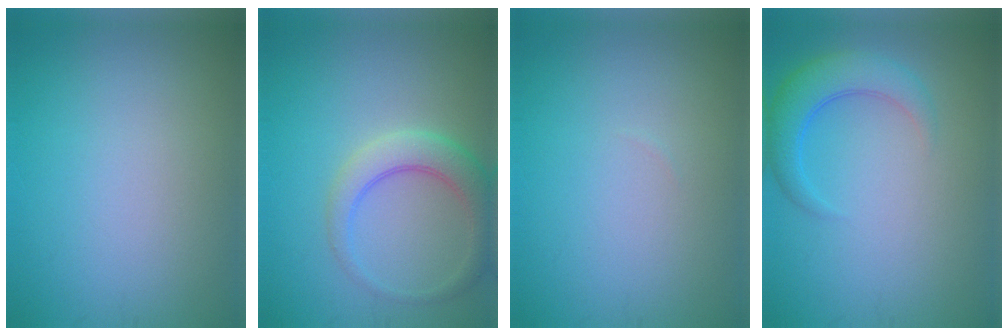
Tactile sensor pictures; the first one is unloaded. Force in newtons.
{"total": 4.0, "press": 4.0, "slide": 0.3}
{"total": 0.0}
{"total": 3.8, "press": 3.8, "slide": 0.3}